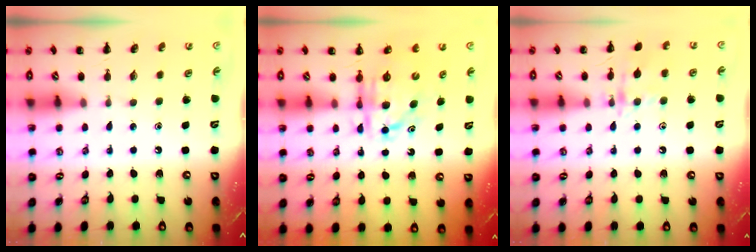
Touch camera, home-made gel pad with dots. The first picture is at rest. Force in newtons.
{"total": 6.9, "press": 6.8, "slide": 1.4}
{"total": 10.9, "press": 10.9, "slide": 0.7}